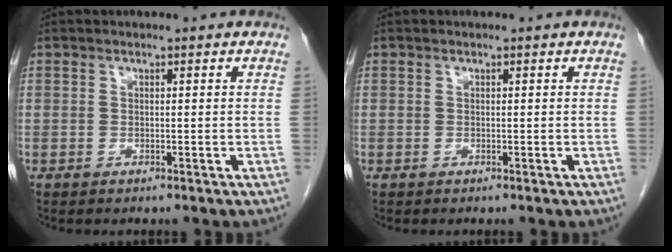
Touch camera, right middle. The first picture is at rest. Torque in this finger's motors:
{"motor_torque": [-0.26, -0.12, -0.02, -0.01]}